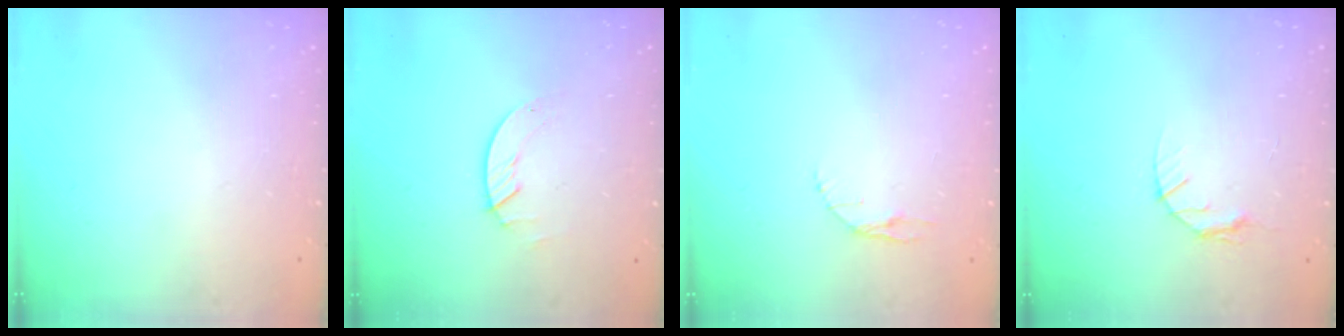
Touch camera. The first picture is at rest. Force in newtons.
{"total": 1.4, "press": 1.4, "slide": 0.2}
{"total": 2.9, "press": 2.9, "slide": 0.4}
{"total": 3.9, "press": 3.9, "slide": 0.5}